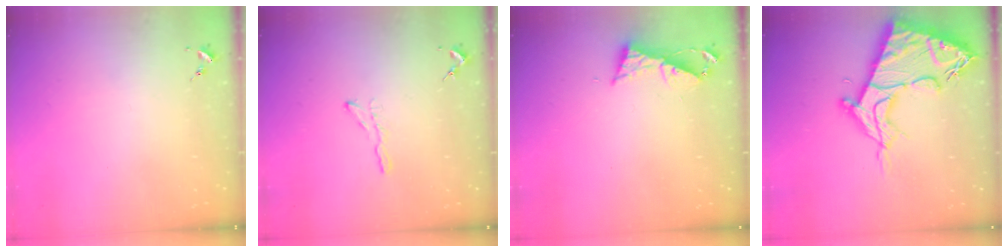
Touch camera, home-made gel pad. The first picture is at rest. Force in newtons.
{"total": 4.2, "press": 4.2, "slide": 0.5}
{"total": 6.4, "press": 6.4, "slide": 0.6}
{"total": 19.5, "press": 19.4, "slide": 1.8}